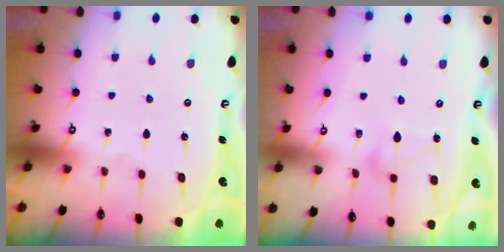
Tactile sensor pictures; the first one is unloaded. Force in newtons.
{"total": 7.9, "press": 7.9, "slide": 0.4}